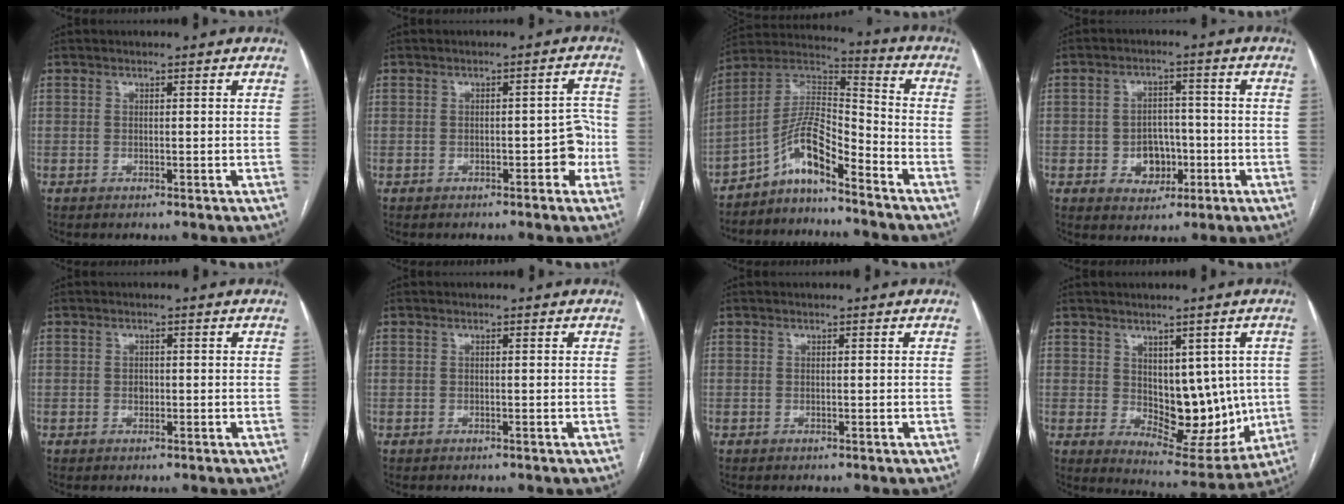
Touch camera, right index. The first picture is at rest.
{"total": 3.9, "force": [-1.4, 1.7, 3.2], "torque": [-0.028, 0.019, -0.016]}
{"total": 9.8, "force": [-6.7, 1.9, 7.0], "torque": [-0.143, 0.029, -0.126]}
{"total": 5.9, "force": [-1.6, 4.5, 3.4], "torque": [-0.052, 0.013, -0.019]}
{"total": 0.9, "force": [0.0, 0.7, 0.5], "torque": [-0.005, 0.003, 0.002]}
{"total": 0.0}
{"total": 0.0}
{"total": 11.7, "force": [0.4, 6.7, 9.6], "torque": [-0.113, -0.003, 0.035]}